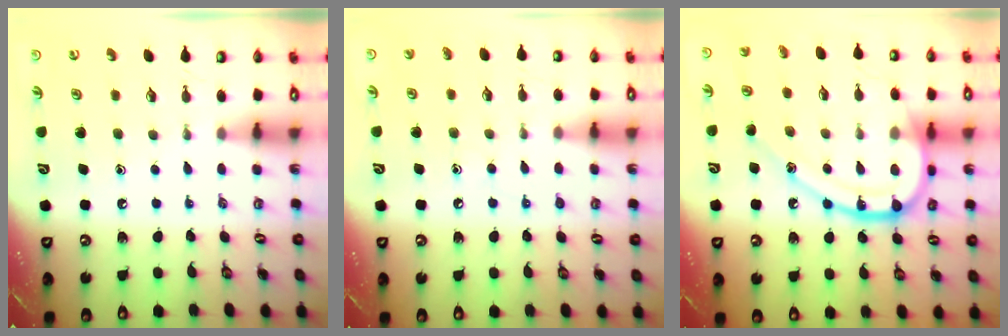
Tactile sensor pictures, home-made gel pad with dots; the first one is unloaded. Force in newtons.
{"total": 7.6, "press": 7.5, "slide": 0.9}
{"total": 18.6, "press": 18.6, "slide": 1.6}